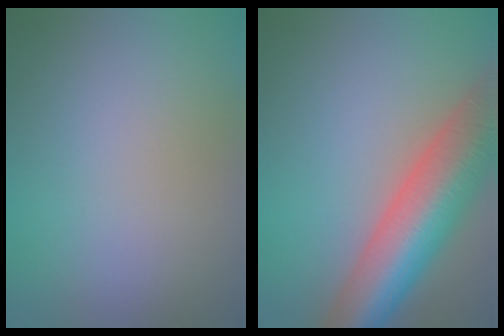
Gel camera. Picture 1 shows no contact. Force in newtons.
{"total": 11.3, "press": 11.3, "slide": 0.6}